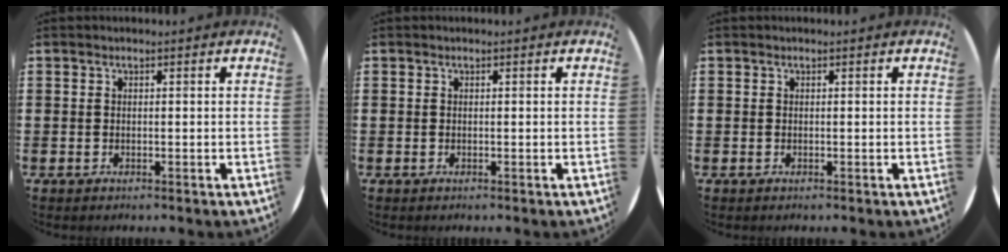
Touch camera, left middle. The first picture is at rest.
{"total": 0.0}
{"total": 0.0}